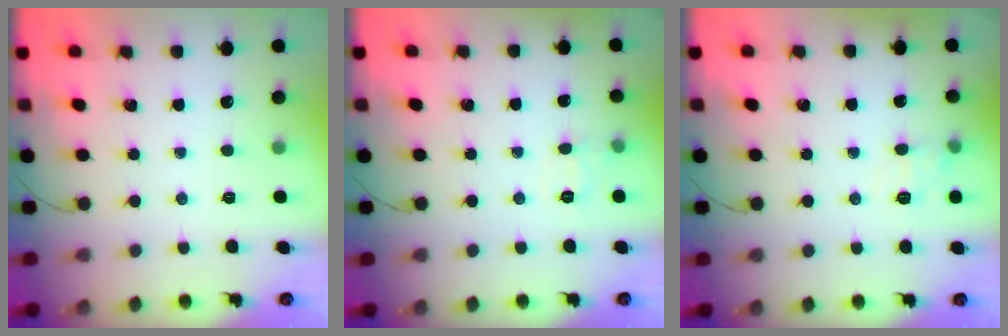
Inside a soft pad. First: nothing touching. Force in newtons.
{"total": 6.0, "press": 5.8, "slide": 1.6}
{"total": 7.7, "press": 7.5, "slide": 1.6}